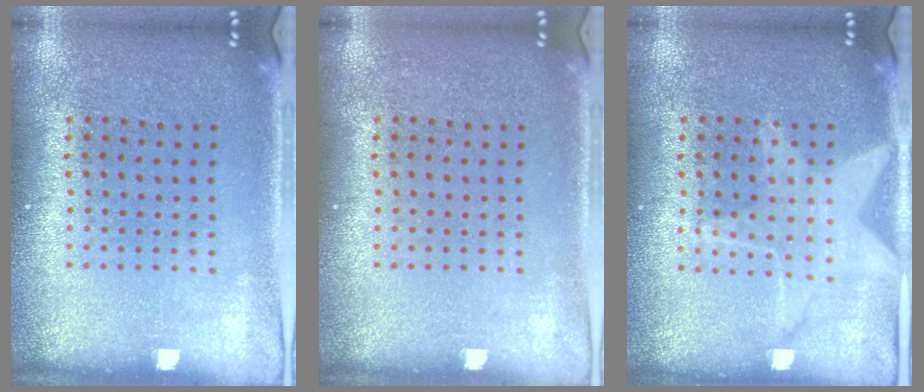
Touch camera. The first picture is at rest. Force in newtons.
{"total": 0.0}
{"total": 1.5, "press": 1.5, "slide": 0.1}